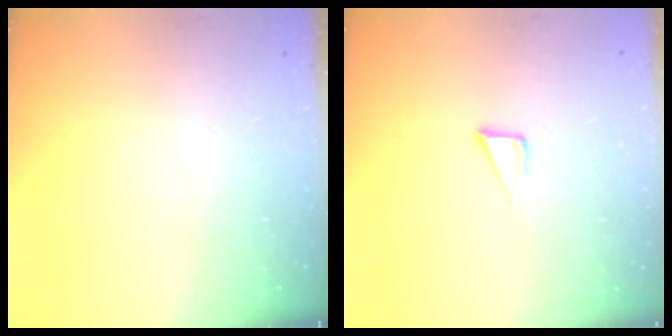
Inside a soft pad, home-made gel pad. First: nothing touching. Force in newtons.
{"total": 3.8, "press": 3.7, "slide": 0.8}